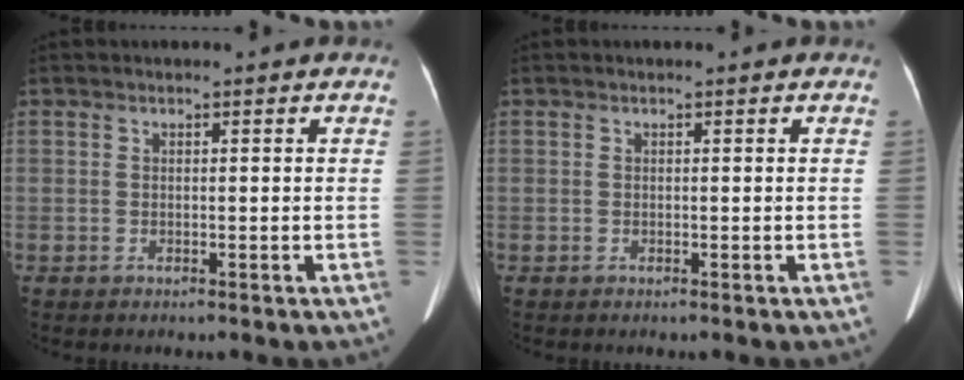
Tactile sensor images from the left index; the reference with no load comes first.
{"total": 0.0}